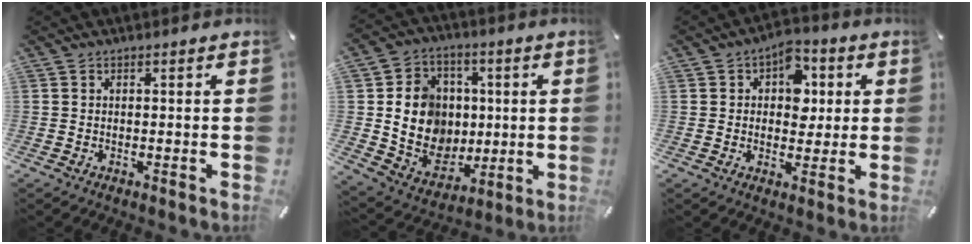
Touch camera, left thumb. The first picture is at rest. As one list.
[{"total": 14.0, "force": [1.5, 12.9, 5.3], "torque": [-0.098, -0.002, 0.044]}, {"total": 8.5, "force": [1.6, 6.6, 5.1], "torque": [-0.054, 0.000, 0.023]}]